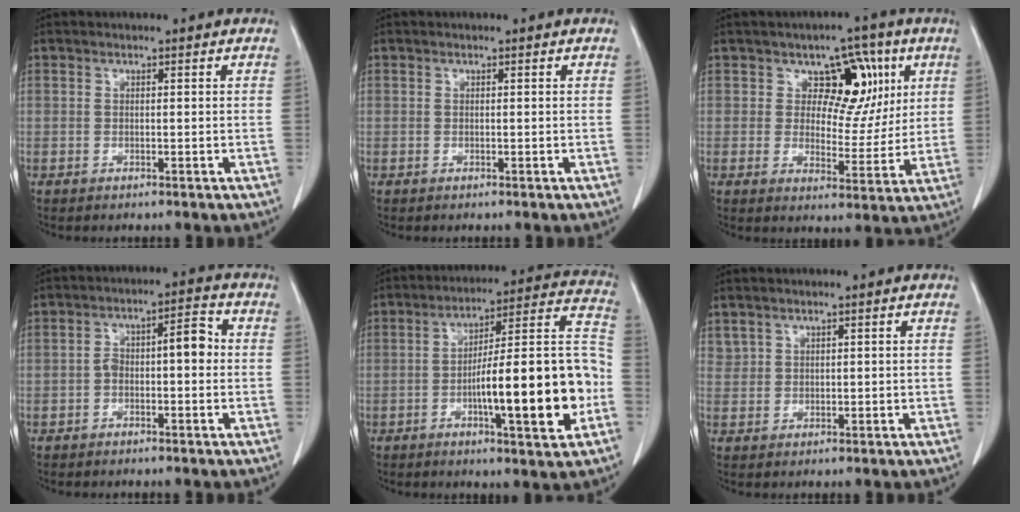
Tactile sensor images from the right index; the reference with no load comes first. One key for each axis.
{"total": 0.0}
{"total": 8.5, "fx": 3.5, "fy": 5.8, "fz": 5.2, "tx": -0.048, "ty": 0.012, "tz": 0.052}
{"total": 5.7, "fx": -0.4, "fy": 2.1, "fz": 5.3, "tx": -0.084, "ty": 0.036, "tz": -0.008}
{"total": 19.0, "fx": -4.7, "fy": 2.3, "fz": 18.2, "tx": -0.250, "ty": 0.023, "tz": -0.066}
{"total": 1.6, "fx": 1.3, "fy": 1.0, "fz": 0.3, "tx": 0.000, "ty": 0.005, "tz": 0.029}